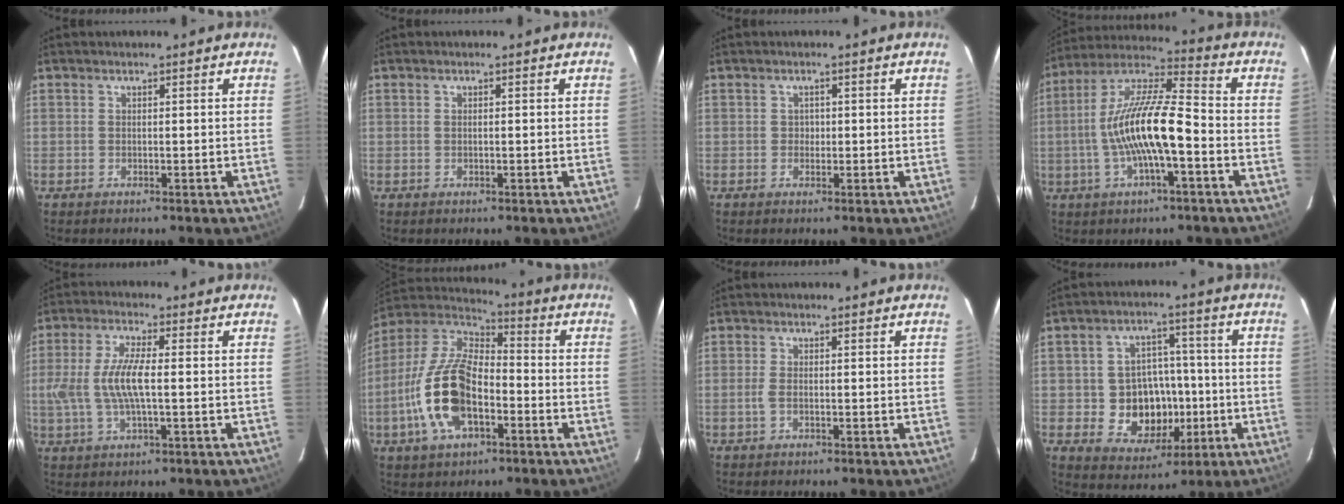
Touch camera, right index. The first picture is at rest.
{"total": 0.0}
{"total": 1.1, "force": [-0.2, 1.1, 0.1], "torque": [0.002, 0.002, -0.001]}
{"total": 14.9, "force": [-3.3, 3.0, 14.2], "torque": [-0.275, 0.007, -0.064]}
{"total": 9.4, "force": [-0.4, 2.7, 9.0], "torque": [-0.184, 0.001, -0.007]}
{"total": 17.2, "force": [-5.5, 8.6, 13.8], "torque": [-0.297, -0.005, -0.105]}
{"total": 1.7, "force": [-0.6, 0.7, 1.4], "torque": [-0.033, -0.003, -0.011]}
{"total": 11.5, "force": [-2.3, 9.7, 5.8], "torque": [-0.128, 0.010, -0.020]}